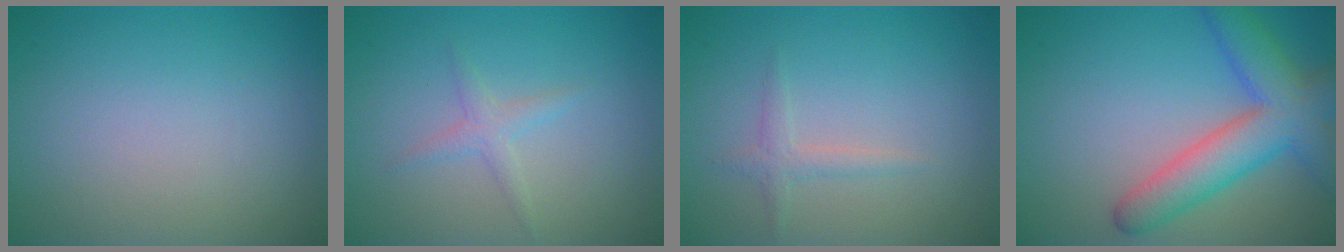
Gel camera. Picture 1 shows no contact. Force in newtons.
{"total": 1.4, "press": 1.4, "slide": 0.1}
{"total": 1.3, "press": 1.3, "slide": 0.1}
{"total": 7.2, "press": 7.2, "slide": 0.4}